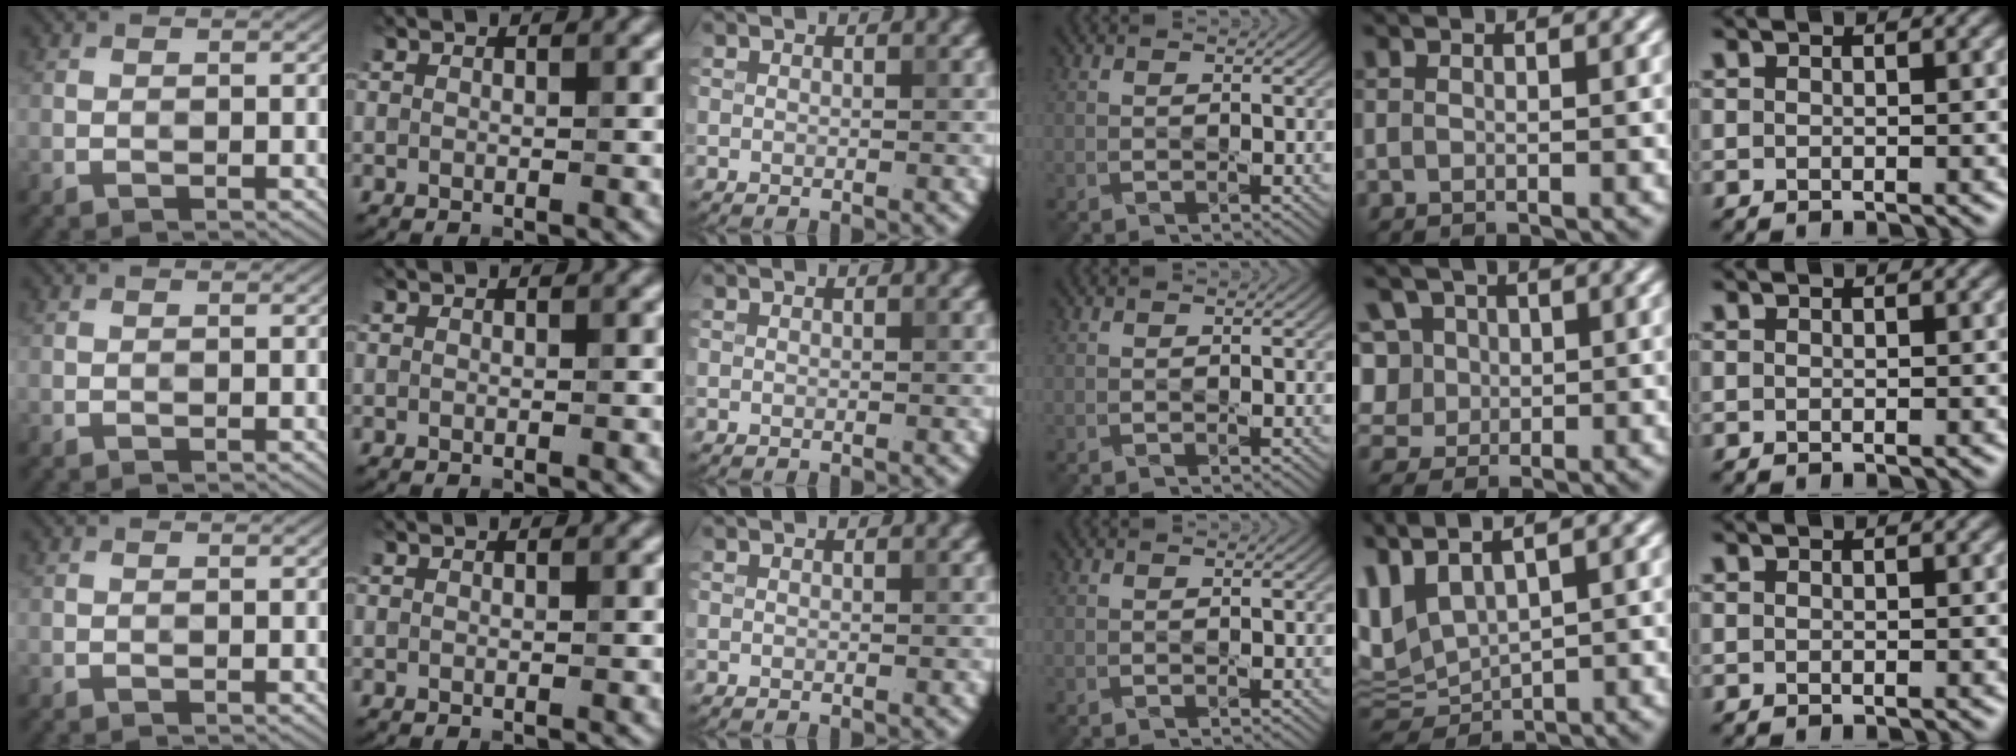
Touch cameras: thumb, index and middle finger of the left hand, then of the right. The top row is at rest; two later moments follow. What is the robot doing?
{"motion": "press", "object": "sticker"}